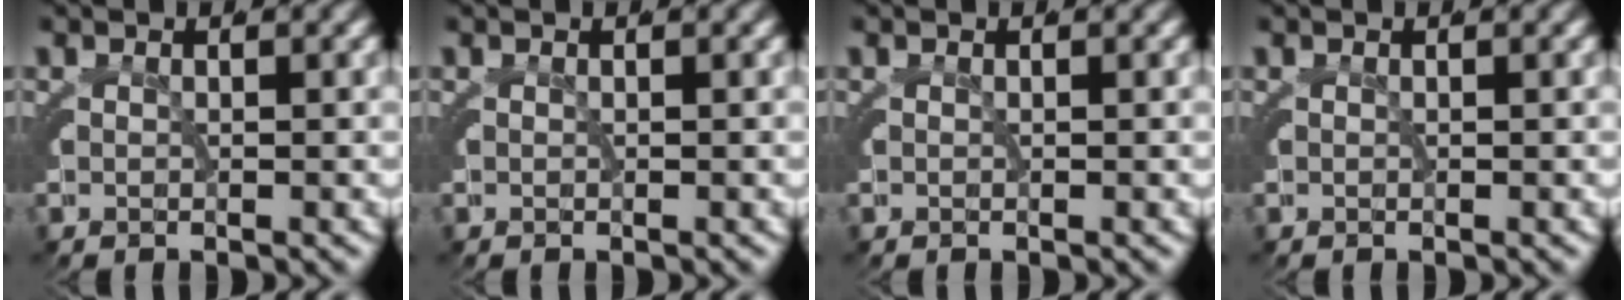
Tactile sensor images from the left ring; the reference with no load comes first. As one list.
[{"total": 0.0}, {"total": 0.0}, {"total": 0.0}]